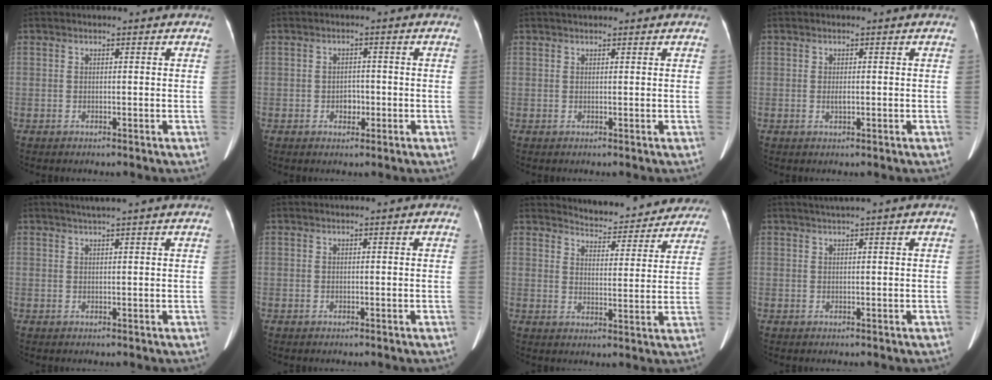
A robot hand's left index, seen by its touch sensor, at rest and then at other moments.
{"total": 2.0, "force": [-0.7, 1.5, 1.2], "torque": [-0.015, 0.005, -0.009]}
{"total": 1.8, "force": [1.5, 0.6, 0.8], "torque": [-0.012, 0.022, 0.021]}
{"total": 0.8, "force": [-0.1, 0.3, 0.8], "torque": [-0.017, -0.001, -0.001]}
{"total": 3.0, "force": [2.4, -0.7, 1.6], "torque": [-0.019, 0.015, 0.040]}
{"total": 0.0}
{"total": 14.4, "force": [13.8, 3.2, 2.4], "torque": [-0.009, -0.019, 0.160]}
{"total": 1.8, "force": [1.4, -0.5, 1.0], "torque": [-0.017, 0.009, 0.030]}